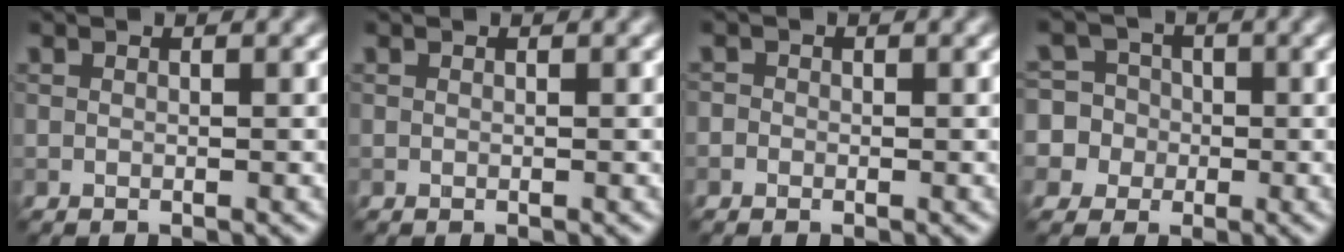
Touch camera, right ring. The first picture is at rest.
{"total": 0.0}
{"total": 0.7, "force": [-0.3, 0.6, 0.1], "torque": [0.001, -0.004, -0.008]}
{"total": 8.1, "force": [-1.2, 7.8, 1.7], "torque": [-0.049, 0.020, -0.049]}